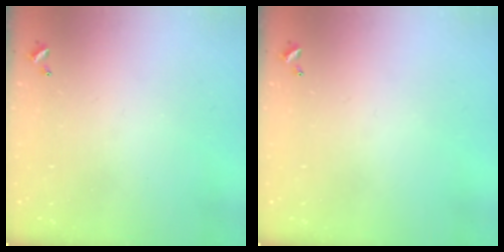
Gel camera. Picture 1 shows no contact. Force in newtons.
{"total": 0.0}